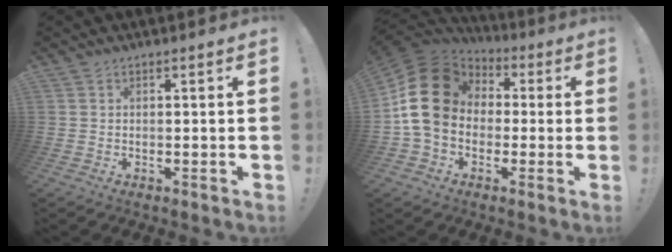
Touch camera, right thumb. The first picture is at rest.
{"total": 19.6, "force": [2.3, 15.1, 12.4], "torque": [-0.219, 0.008, 0.053]}